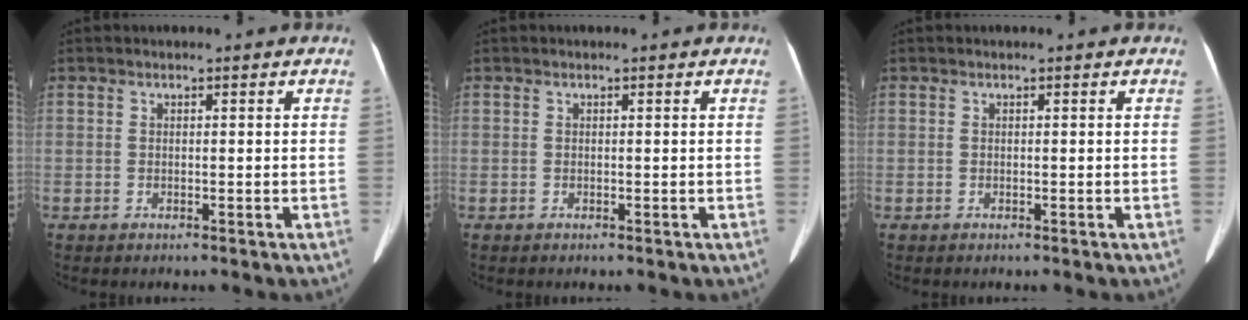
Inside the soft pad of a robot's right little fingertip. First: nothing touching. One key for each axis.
{"total": 0.0}
{"total": 0.0}